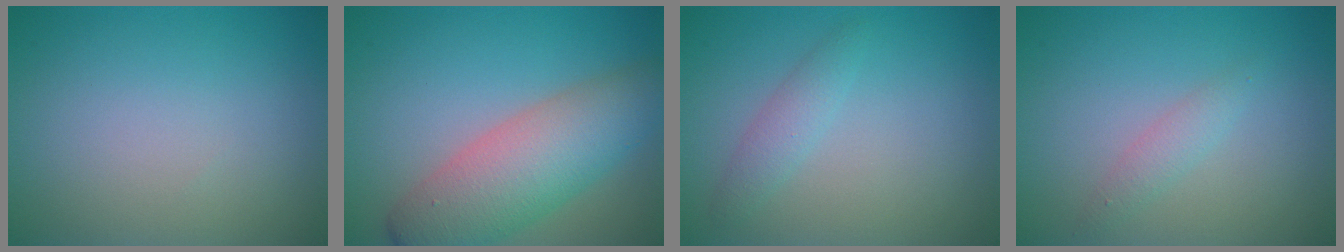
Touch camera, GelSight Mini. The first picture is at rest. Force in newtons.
{"total": 7.6, "press": 7.6, "slide": 0.4}
{"total": 1.7, "press": 1.7, "slide": 0.0}
{"total": 1.4, "press": 1.4, "slide": 0.0}